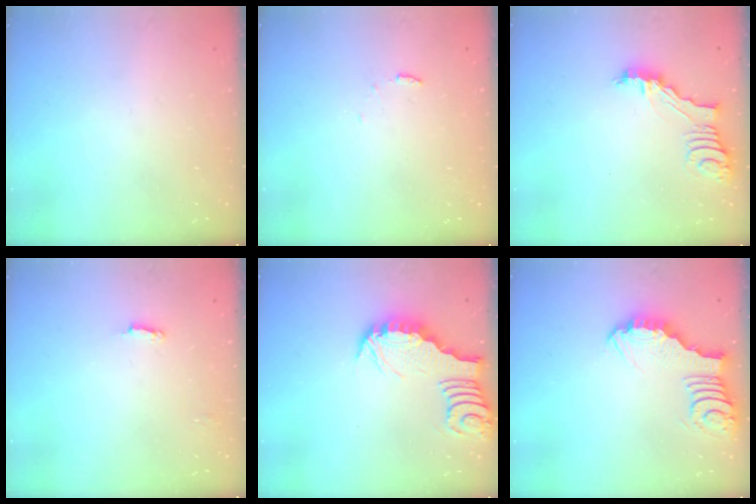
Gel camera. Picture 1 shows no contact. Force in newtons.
{"total": 3.1, "press": 3.1, "slide": 0.3}
{"total": 5.5, "press": 5.5, "slide": 0.6}
{"total": 4.6, "press": 4.6, "slide": 0.4}
{"total": 3.1, "press": 3.1, "slide": 0.3}
{"total": 4.0, "press": 4.0, "slide": 0.3}